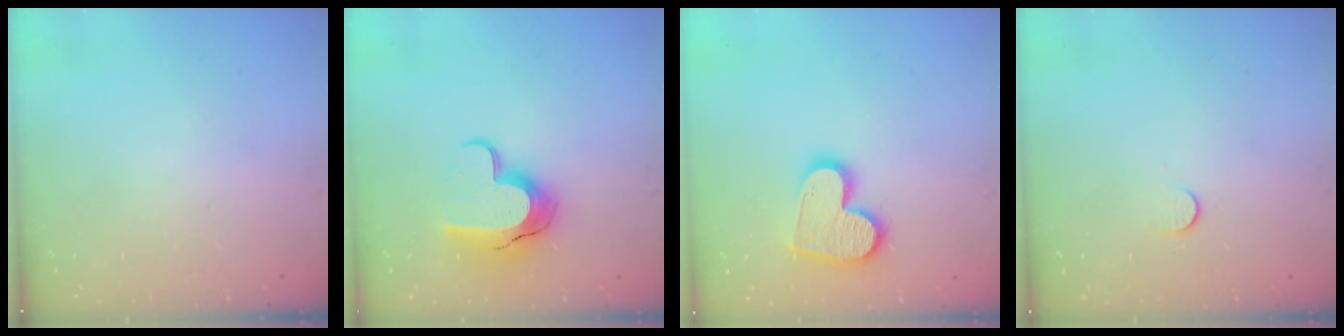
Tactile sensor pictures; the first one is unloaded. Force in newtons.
{"total": 12.9, "press": 12.9, "slide": 0.9}
{"total": 15.2, "press": 15.1, "slide": 1.2}
{"total": 5.2, "press": 5.2, "slide": 0.5}